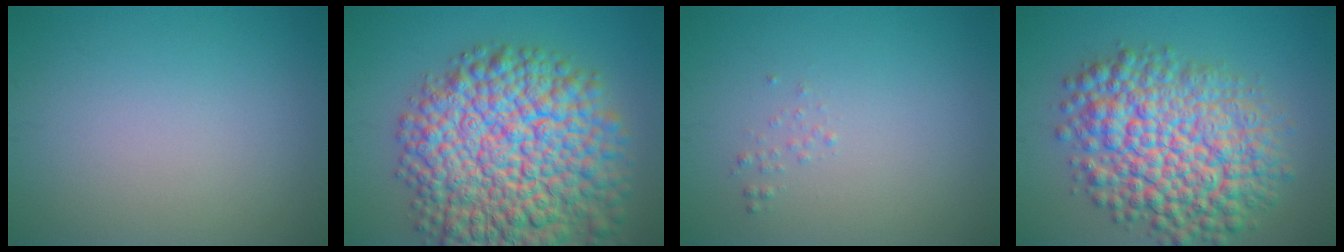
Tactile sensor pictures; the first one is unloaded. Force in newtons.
{"total": 15.6, "press": 15.6, "slide": 0.7}
{"total": 0.6, "press": 0.6, "slide": 0.1}
{"total": 11.2, "press": 11.2, "slide": 0.3}